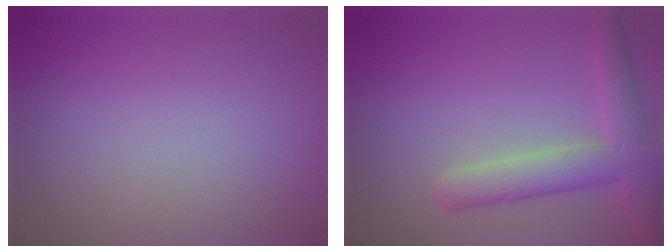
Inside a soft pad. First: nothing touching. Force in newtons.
{"total": 4.8, "press": 4.8, "slide": 0.1}